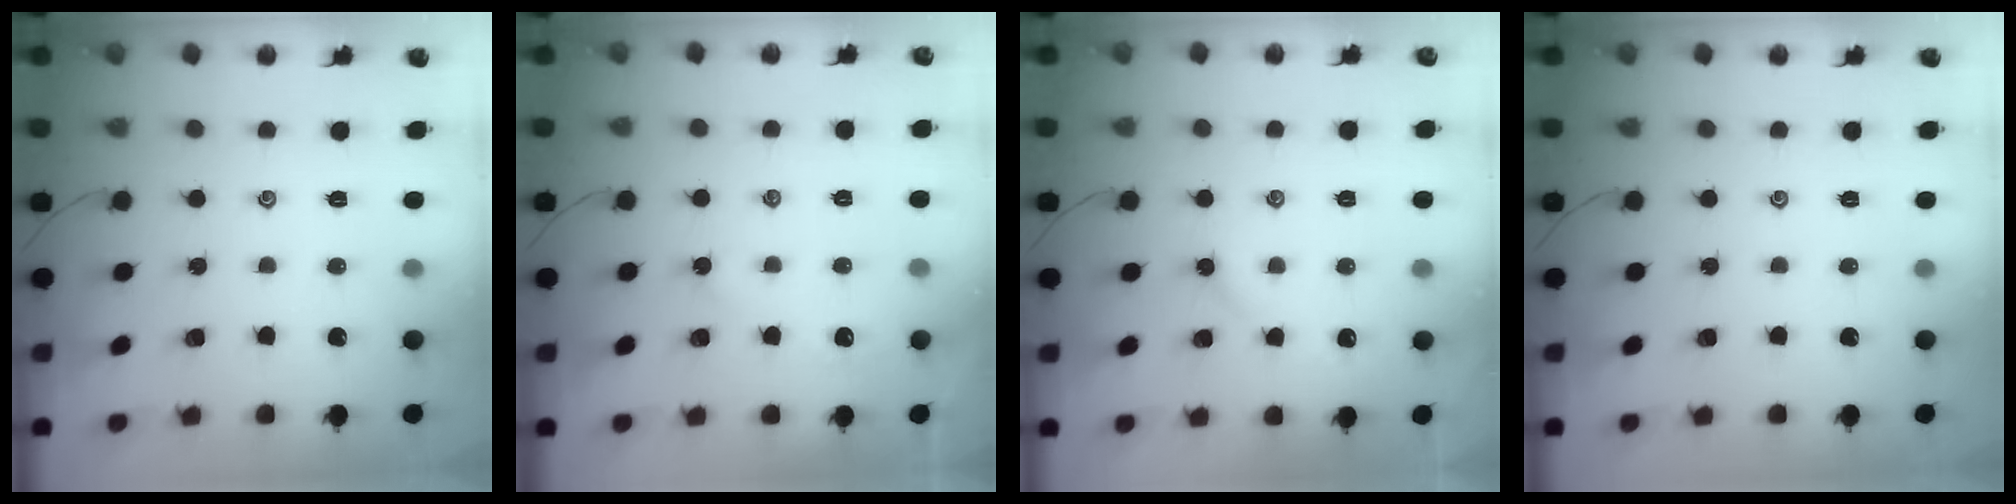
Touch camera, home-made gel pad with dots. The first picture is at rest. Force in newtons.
{"total": 2.3, "press": 2.3, "slide": 0.3}
{"total": 1.7, "press": 1.6, "slide": 0.4}
{"total": 0.0}